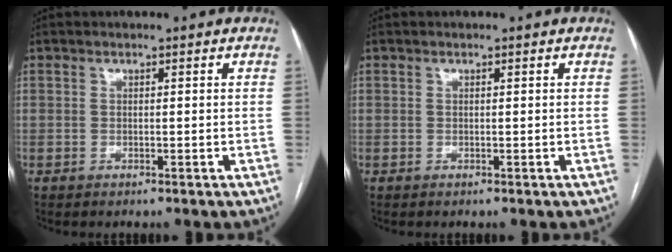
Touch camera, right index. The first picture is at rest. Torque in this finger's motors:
{"motor_torque": [0.25, 0.04, -0.01, 0.01]}